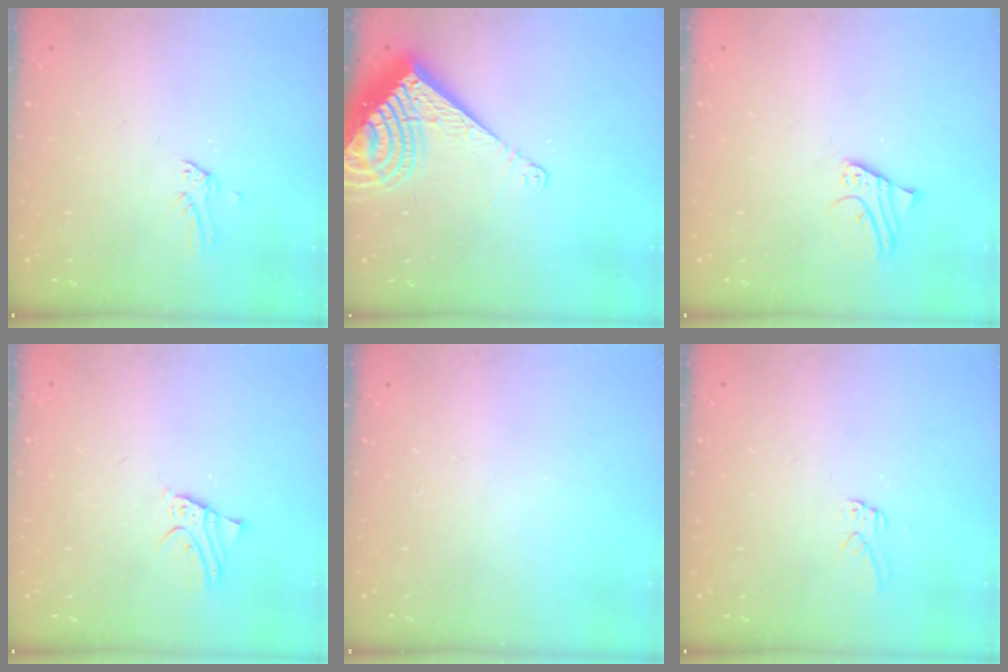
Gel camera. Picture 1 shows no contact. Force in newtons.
{"total": 13.1, "press": 13.1, "slide": 1.5}
{"total": 1.7, "press": 1.6, "slide": 0.1}
{"total": 2.0, "press": 2.0, "slide": 0.1}
{"total": 2.5, "press": 2.4, "slide": 0.3}
{"total": 2.9, "press": 2.9, "slide": 0.2}